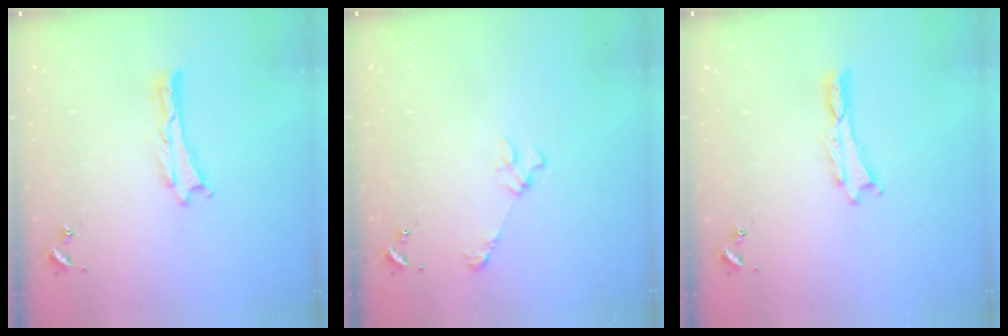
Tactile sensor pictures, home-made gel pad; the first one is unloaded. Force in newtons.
{"total": 2.4, "press": 2.4, "slide": 0.3}
{"total": 0.0}